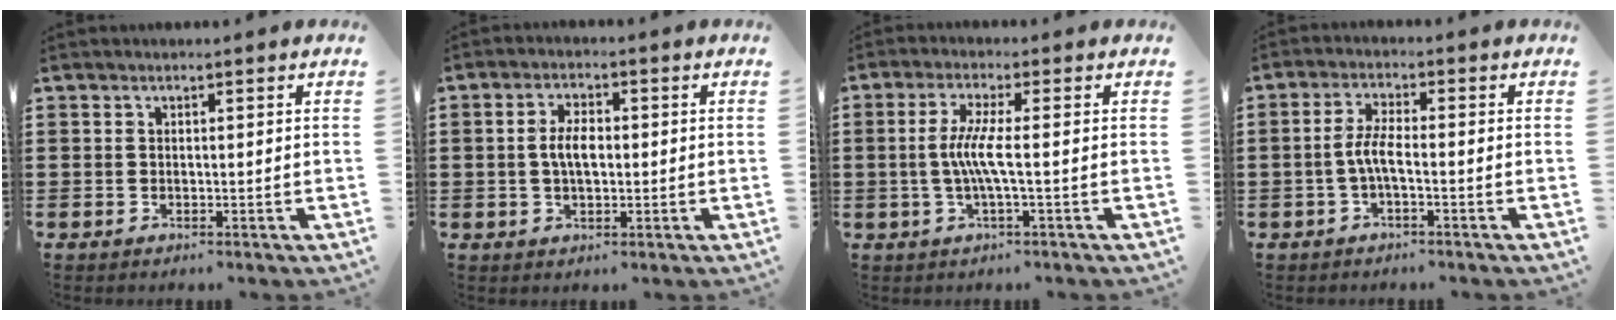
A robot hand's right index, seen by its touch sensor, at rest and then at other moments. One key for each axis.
{"total": 4.2, "fx": 0.0, "fy": 2.0, "fz": 3.7, "tx": -0.070, "ty": 0.001, "tz": -0.006}
{"total": 5.2, "fx": -0.5, "fy": 0.1, "fz": 5.2, "tx": -0.117, "ty": -0.012, "tz": -0.021}
{"total": 3.9, "fx": -1.2, "fy": 0.8, "fz": 3.6, "tx": -0.088, "ty": -0.005, "tz": -0.030}